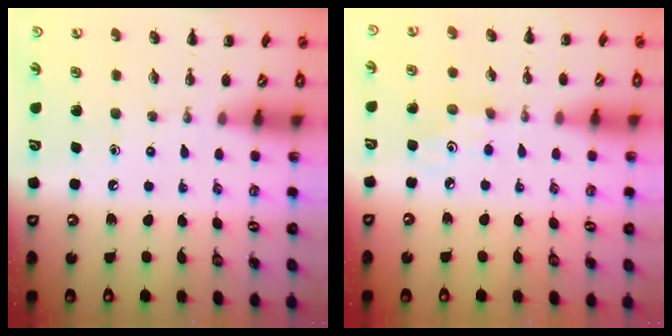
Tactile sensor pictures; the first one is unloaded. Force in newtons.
{"total": 2.7, "press": 2.6, "slide": 0.6}